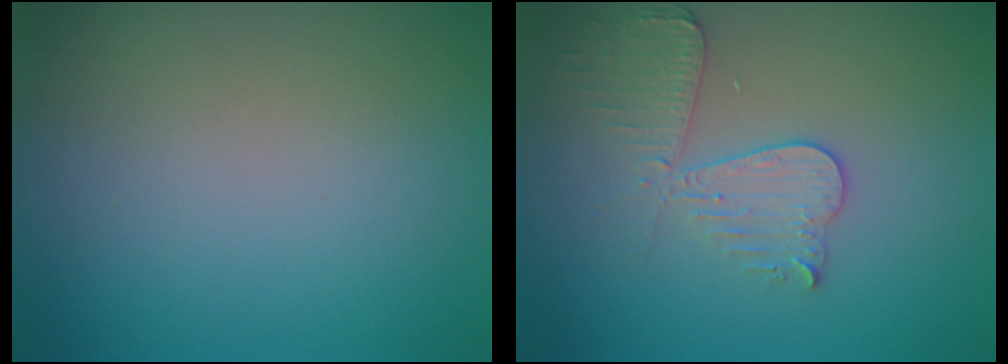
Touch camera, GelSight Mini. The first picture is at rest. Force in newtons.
{"total": 3.5, "press": 3.5, "slide": 0.3}